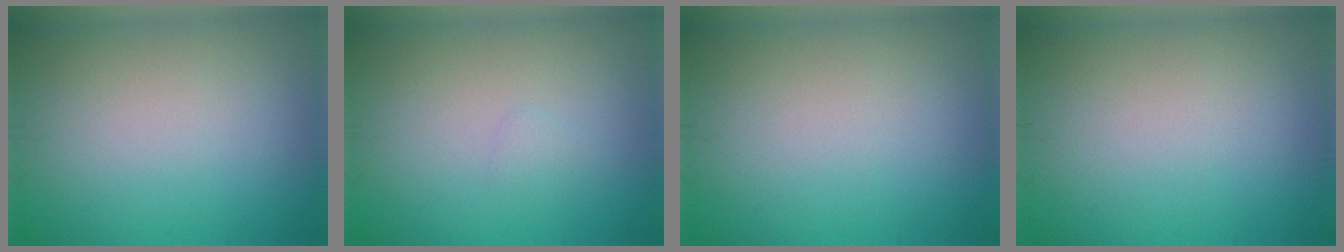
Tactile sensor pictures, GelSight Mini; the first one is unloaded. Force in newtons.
{"total": 0.6, "press": 0.5, "slide": 0.1}
{"total": 0.0}
{"total": 0.0}